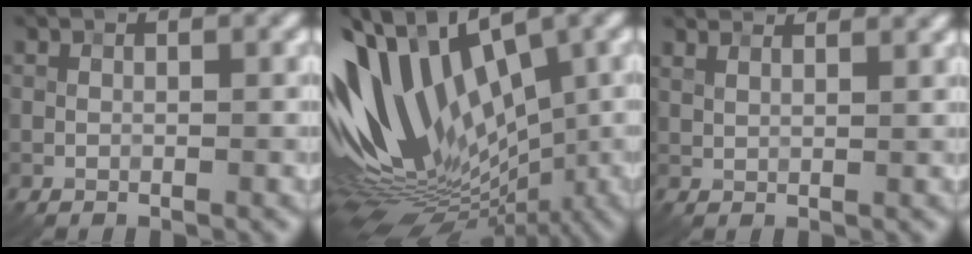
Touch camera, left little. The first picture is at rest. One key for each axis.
{"total": 14.2, "fx": 0.3, "fy": 8.8, "fz": 11.2, "tx": -0.235, "ty": 0.012, "tz": 0.008}
{"total": 7.0, "fx": 5.6, "fy": 2.6, "fz": 3.2, "tx": -0.066, "ty": 0.029, "tz": 0.086}